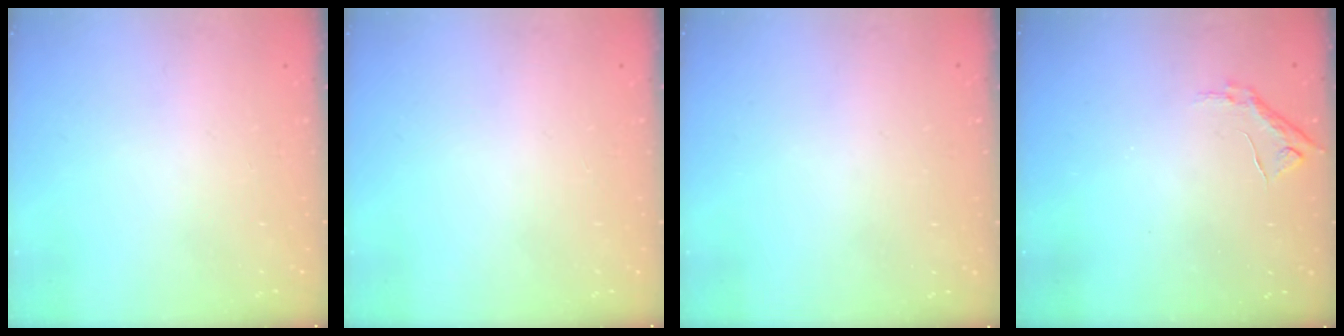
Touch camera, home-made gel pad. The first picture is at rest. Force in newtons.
{"total": 0.0}
{"total": 2.8, "press": 2.8, "slide": 0.1}
{"total": 7.4, "press": 7.4, "slide": 0.5}